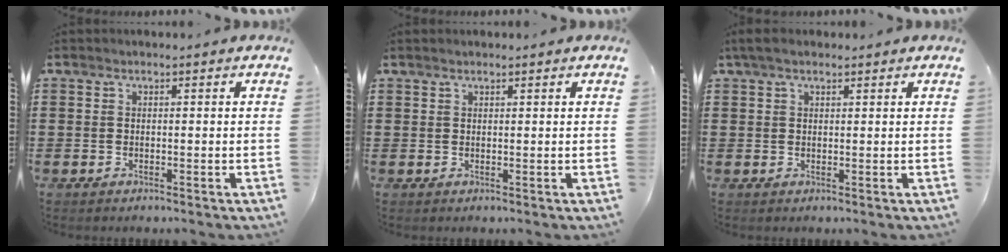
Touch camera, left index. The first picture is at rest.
{"total": 0.7, "force": [0.6, 0.1, 0.4], "torque": [-0.008, 0.001, 0.011]}
{"total": 2.3, "force": [1.4, 0.8, 1.6], "torque": [-0.033, 0.006, 0.026]}